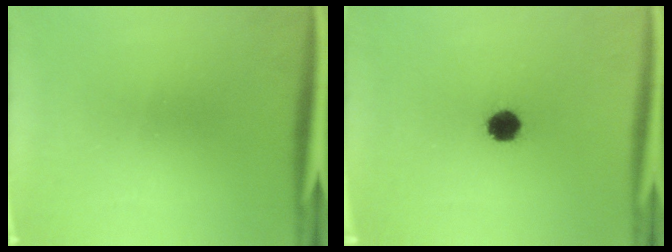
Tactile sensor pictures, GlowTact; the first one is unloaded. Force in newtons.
{"total": 5.8}